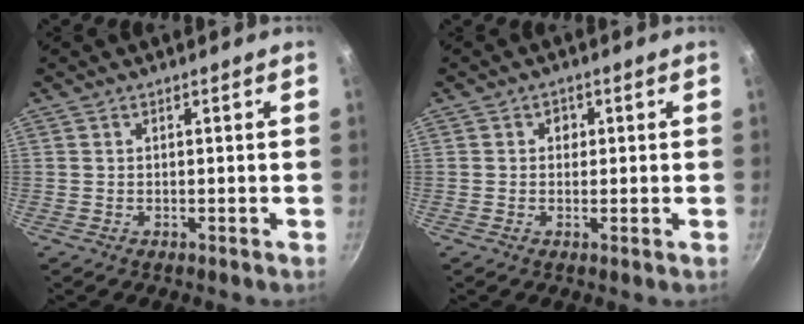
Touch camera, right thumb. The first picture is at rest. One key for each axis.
{"total": 1.9, "fx": 0.4, "fy": 1.7, "fz": 0.8, "tx": -0.001, "ty": -0.003, "tz": 0.001}